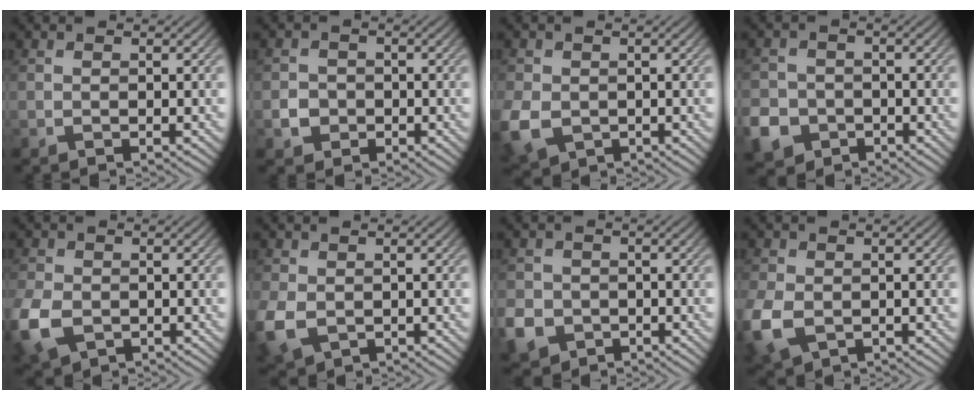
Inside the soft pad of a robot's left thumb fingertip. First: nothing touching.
{"total": 2.5, "force": [-0.8, 2.3, 0.7], "torque": [-0.012, -0.002, -0.016]}
{"total": 6.1, "force": [-1.5, 4.8, 3.5], "torque": [-0.103, -0.020, -0.032]}
{"total": 6.6, "force": [-3.2, 5.4, 2.1], "torque": [-0.060, -0.020, -0.073]}
{"total": 7.6, "force": [-2.5, 5.4, 4.6], "torque": [-0.140, -0.020, -0.051]}
{"total": 5.7, "force": [-1.1, 4.3, 3.6], "torque": [-0.106, -0.019, -0.021]}
{"total": 5.6, "force": [-2.3, 4.7, 2.1], "torque": [-0.063, -0.019, -0.053]}
{"total": 6.9, "force": [-1.9, 4.9, 4.4], "torque": [-0.132, -0.021, -0.039]}